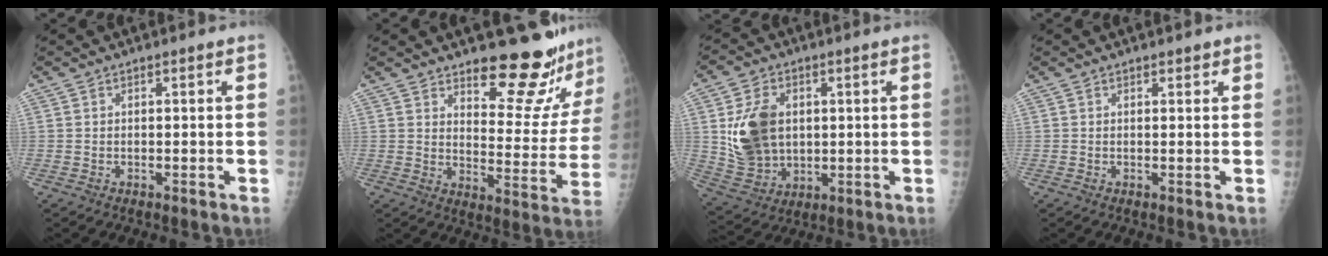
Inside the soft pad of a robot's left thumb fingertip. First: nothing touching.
{"total": 16.4, "force": [14.4, 4.6, 6.3], "torque": [-0.029, -0.131, 0.184]}
{"total": 13.1, "force": [1.9, 9.8, 8.6], "torque": [-0.128, -0.013, 0.050]}
{"total": 1.1, "force": [0.8, 0.6, 0.5], "torque": [0.002, -0.003, 0.008]}